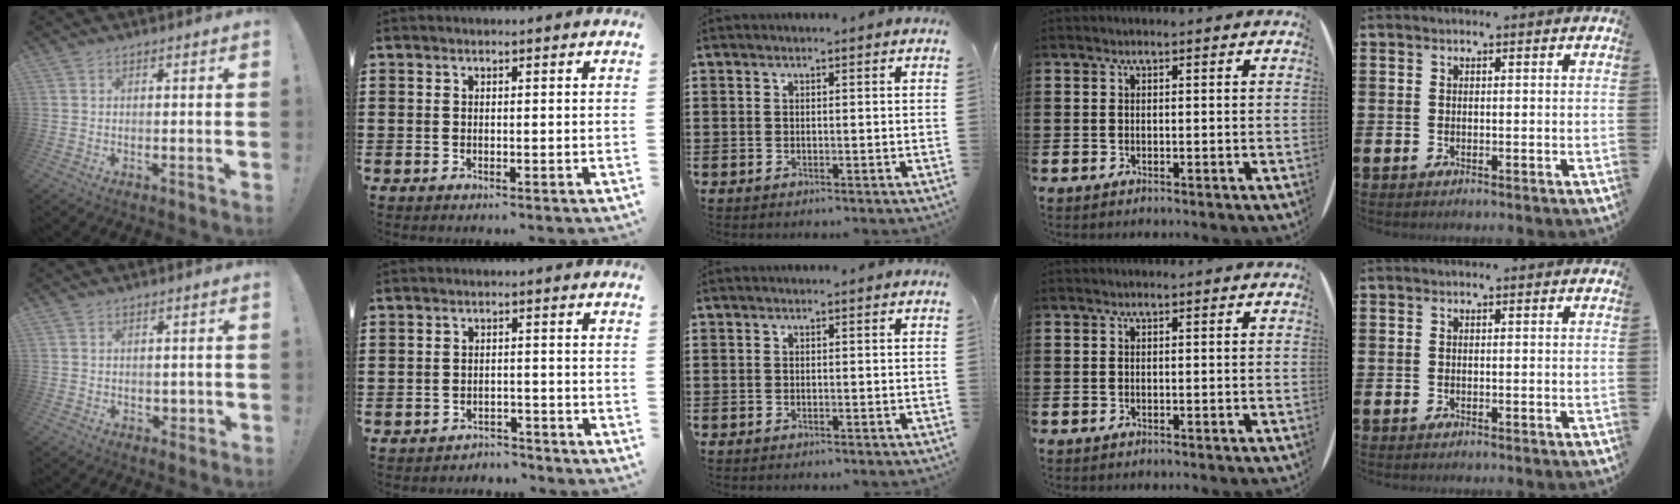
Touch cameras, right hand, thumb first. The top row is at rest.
{"thumb": {"total": 2.1, "force": [0.6, 1.9, 0.7], "torque": [0.001, -0.005, 0.009]}, "index": {"total": 2.4, "force": [-2.4, 0.4, -0.3], "torque": [-0.004, 0.003, -0.054]}}